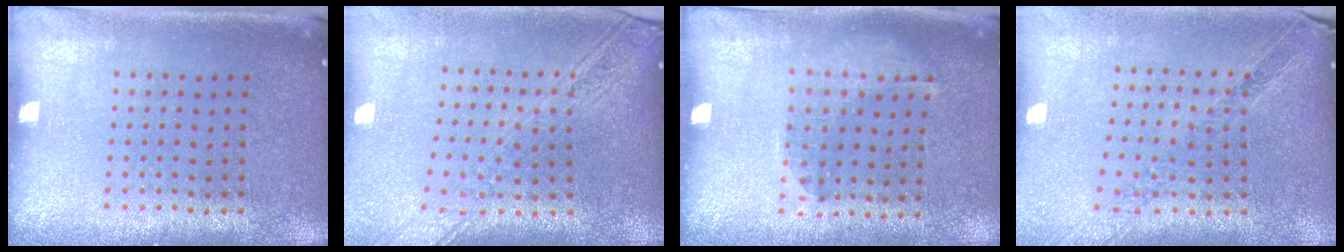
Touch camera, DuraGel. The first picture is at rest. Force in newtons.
{"total": 2.5, "press": 2.0, "slide": 1.4}
{"total": 1.3, "press": 0.8, "slide": 1.0}
{"total": 1.1, "press": 1.1, "slide": 0.2}